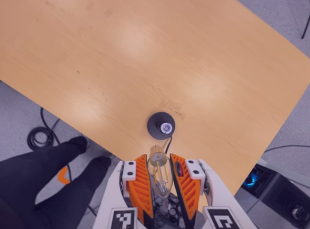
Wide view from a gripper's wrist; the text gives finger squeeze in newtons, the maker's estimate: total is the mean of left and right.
{"total": 10.2, "left": 9.1, "right": 11.3}